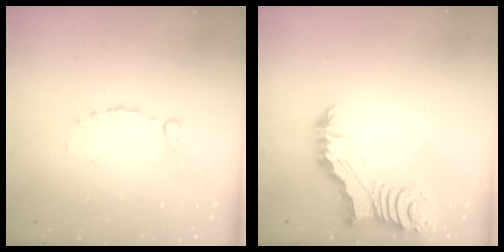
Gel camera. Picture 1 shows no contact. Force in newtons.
{"total": 5.8, "press": 5.8, "slide": 0.2}